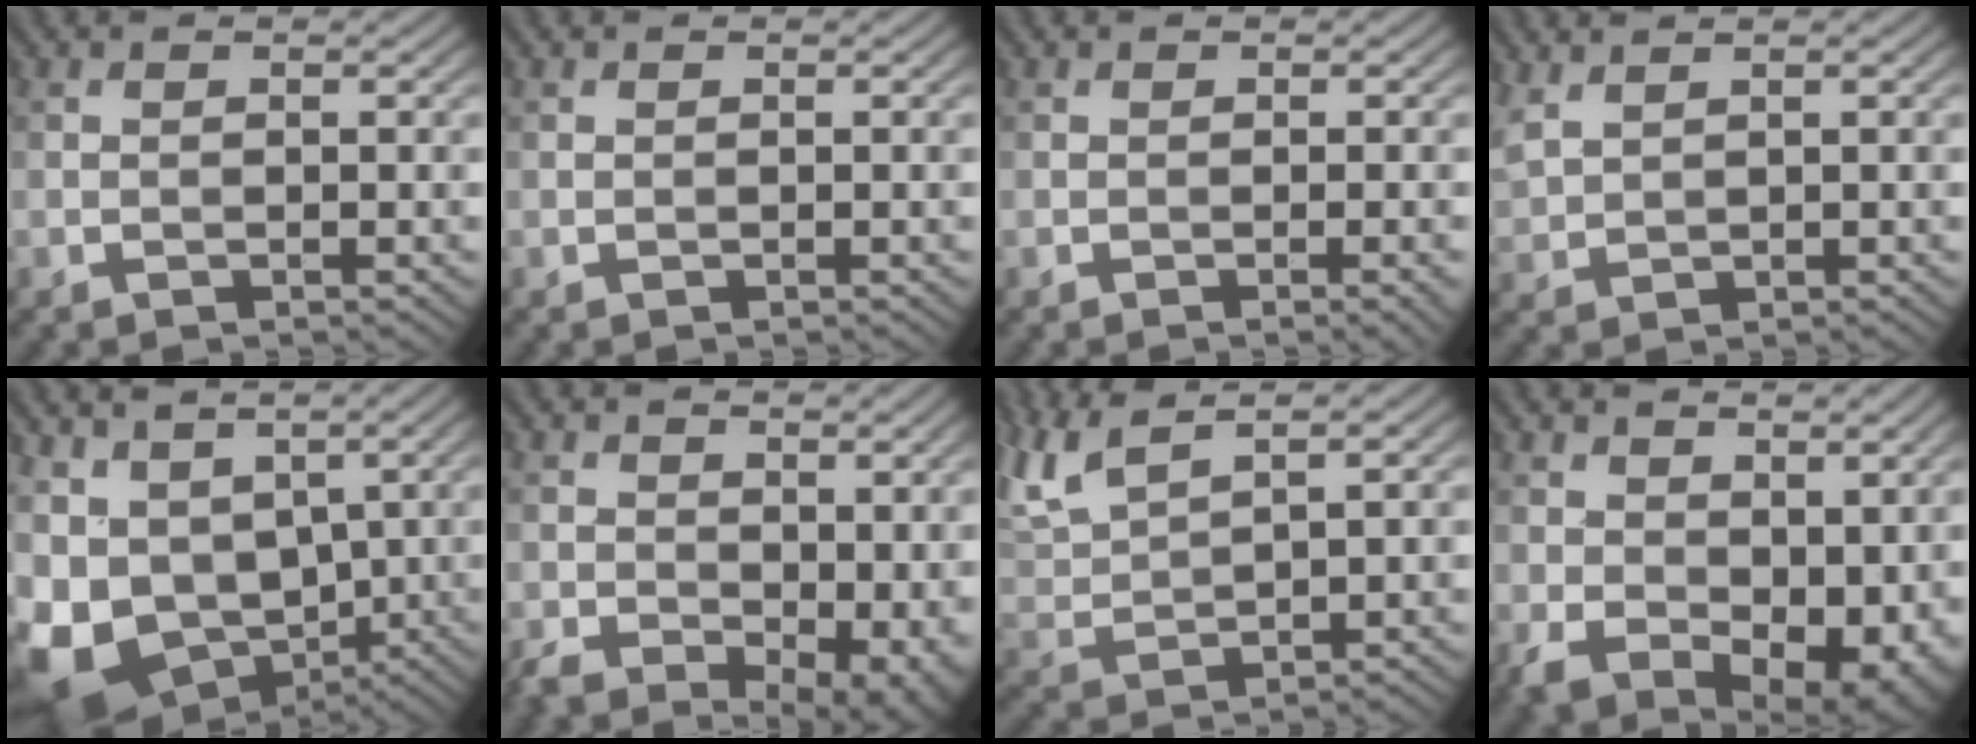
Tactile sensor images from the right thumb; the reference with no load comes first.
{"total": 0.0}
{"total": 1.3, "force": [-0.4, 0.2, 1.2], "torque": [-0.017, -0.001, -0.008]}
{"total": 2.8, "force": [2.1, 0.9, 1.5], "torque": [-0.051, 0.011, 0.051]}
{"total": 11.2, "force": [-0.2, 8.8, 6.9], "torque": [-0.184, -0.018, 0.017]}
{"total": 9.0, "force": [-0.7, 6.0, 6.7], "torque": [-0.124, -0.039, 0.007]}
{"total": 7.6, "force": [5.3, 2.0, 5.1], "torque": [-0.130, 0.023, 0.109]}
{"total": 12.6, "force": [0.8, 8.6, 9.2], "torque": [-0.175, -0.055, 0.053]}